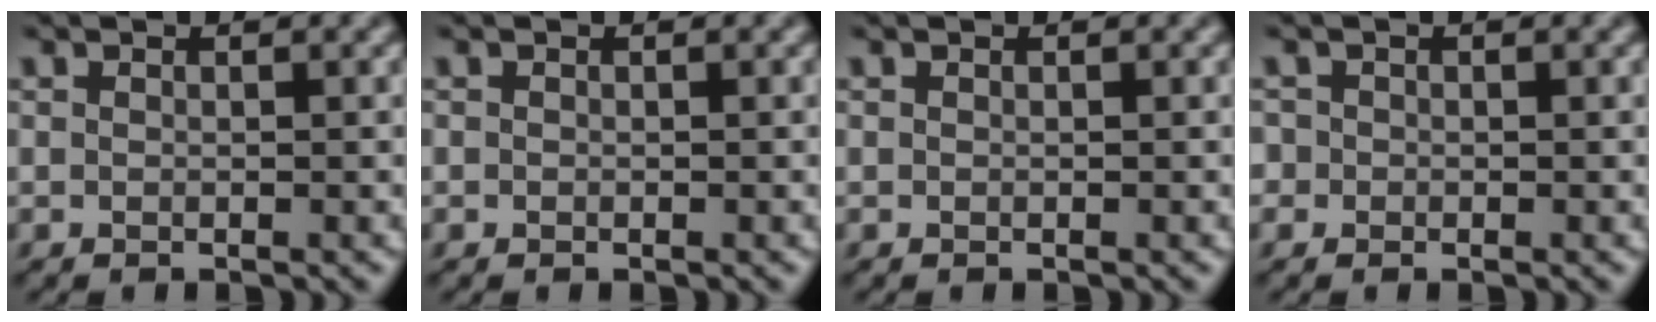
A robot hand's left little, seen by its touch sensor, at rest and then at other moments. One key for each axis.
{"total": 0.0}
{"total": 0.0}
{"total": 1.3, "fx": 0.0, "fy": 1.3, "fz": 0.4, "tx": -0.001, "ty": 0.008, "tz": -0.003}